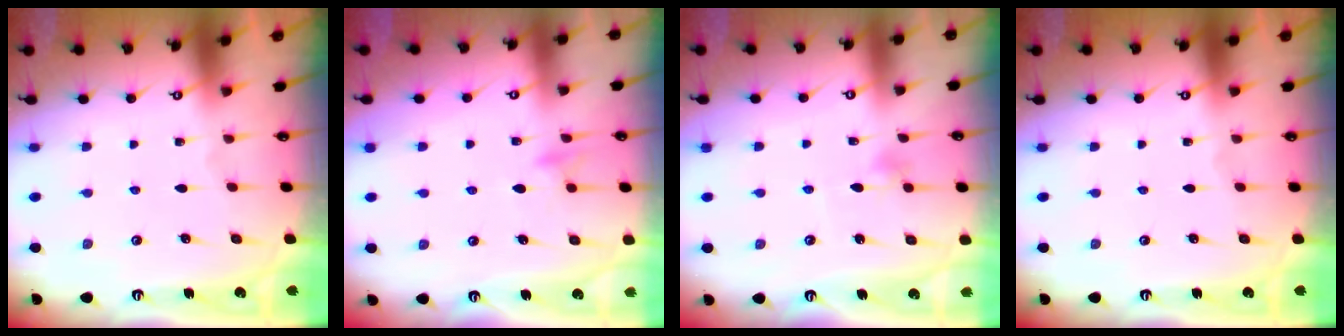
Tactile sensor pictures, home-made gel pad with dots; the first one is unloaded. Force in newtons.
{"total": 8.3, "press": 8.3, "slide": 0.9}
{"total": 5.3, "press": 5.2, "slide": 0.7}
{"total": 0.0}